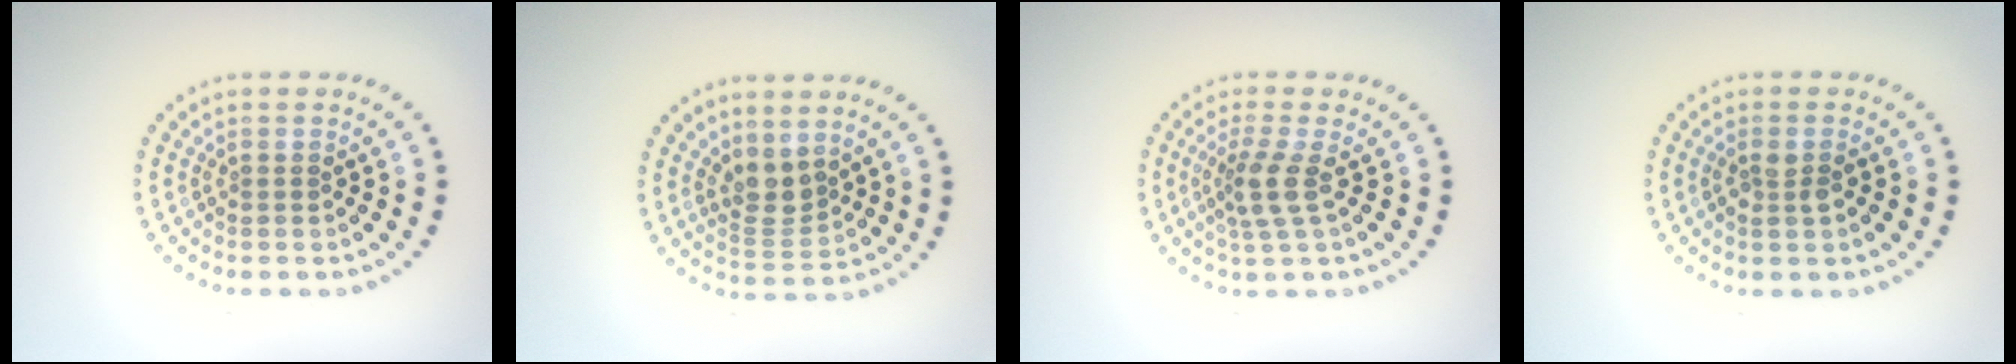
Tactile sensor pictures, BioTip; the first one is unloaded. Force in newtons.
{"total": 2.7, "press": 2.2, "slide": 1.6}
{"total": 2.6, "press": 2.0, "slide": 1.7}
{"total": 1.3, "press": 1.3, "slide": 0.3}